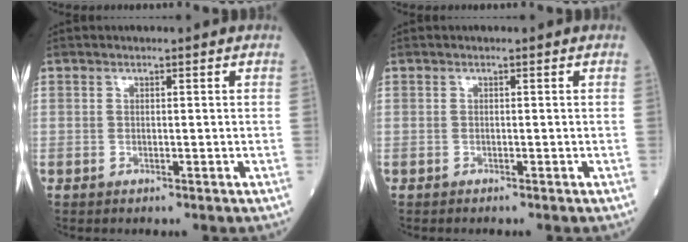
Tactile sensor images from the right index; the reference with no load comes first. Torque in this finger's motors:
{"motor_torque": [-0.67, -0.45, -0.19, -0.04]}